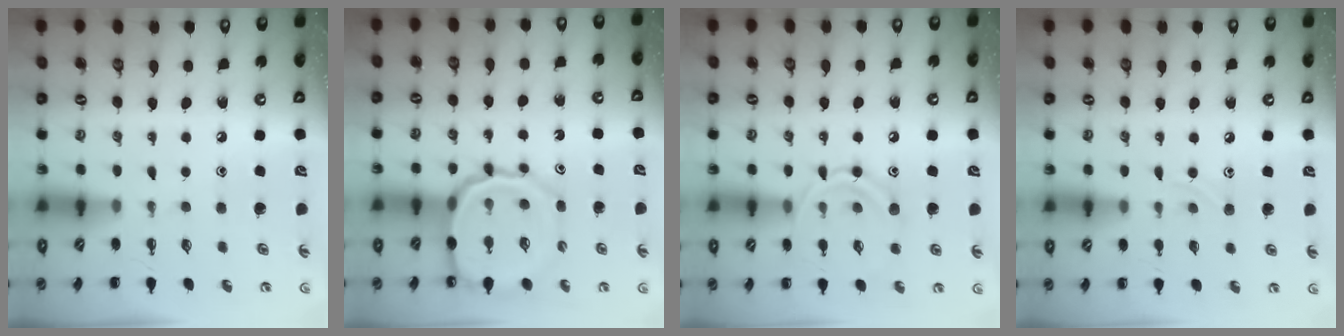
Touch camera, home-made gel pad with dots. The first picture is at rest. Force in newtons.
{"total": 14.6, "press": 14.4, "slide": 2.3}
{"total": 11.6, "press": 11.5, "slide": 0.7}
{"total": 4.8, "press": 4.6, "slide": 1.3}